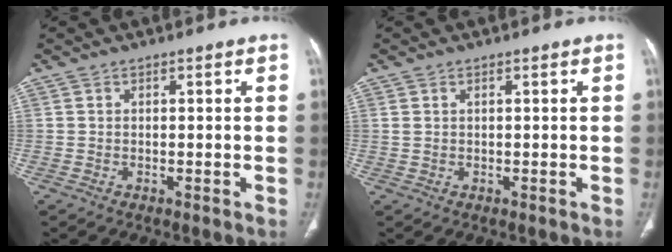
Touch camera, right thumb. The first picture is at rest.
{"total": 0.9, "force": [0.4, 0.4, 0.7], "torque": [-0.018, 0.010, 0.015]}